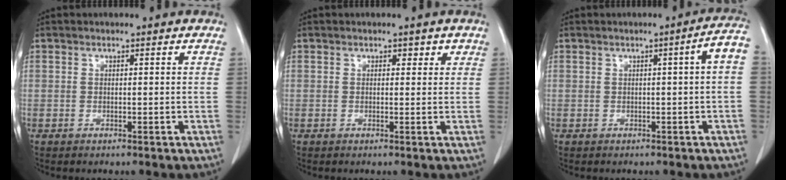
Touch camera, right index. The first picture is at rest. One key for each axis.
{"total": 1.3, "fx": 0.8, "fy": 0.9, "fz": 0.5, "tx": 0.002, "ty": -0.001, "tz": 0.005}
{"total": 3.7, "fx": 0.1, "fy": -0.2, "fz": 3.7, "tx": -0.043, "ty": 0.008, "tz": 0.003}